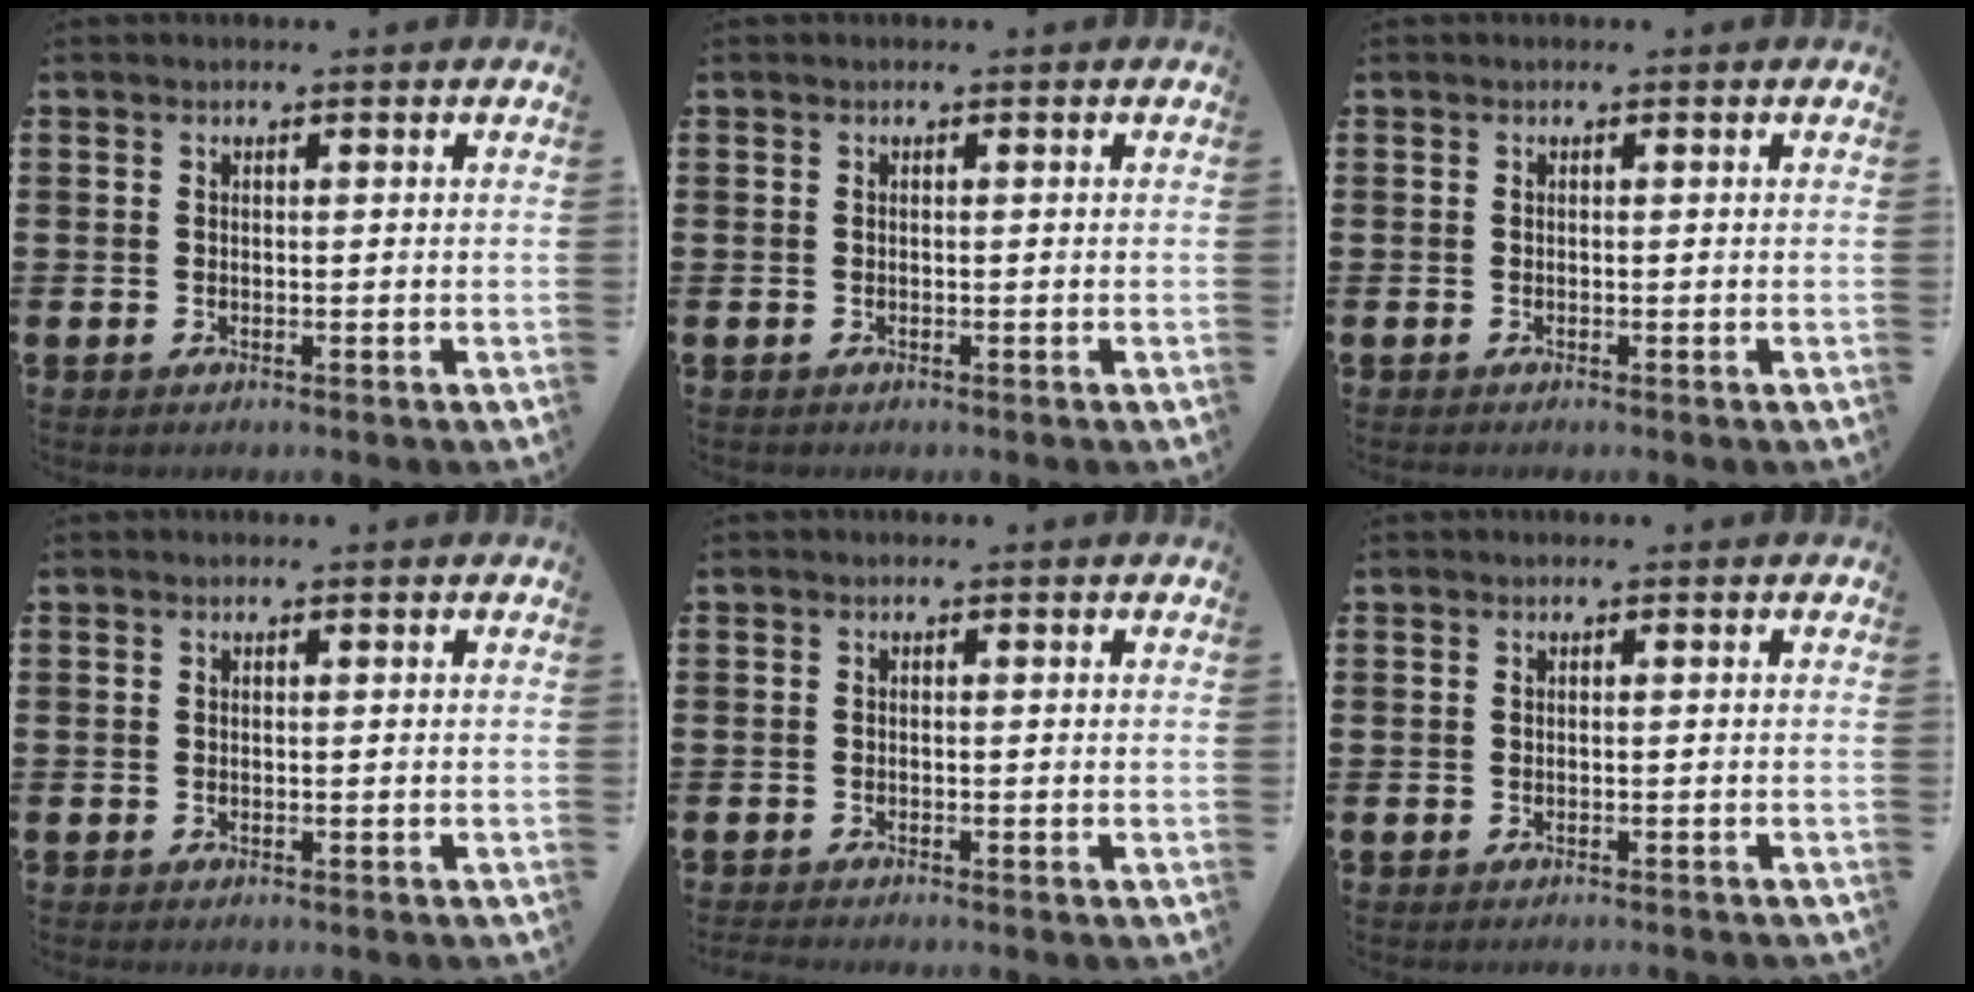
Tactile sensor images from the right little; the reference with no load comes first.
{"total": 0.0}
{"total": 0.0}
{"total": 0.0}
{"total": 0.5, "force": [-0.5, 0.0, 0.1], "torque": [-0.001, -0.002, -0.010]}
{"total": 0.0}